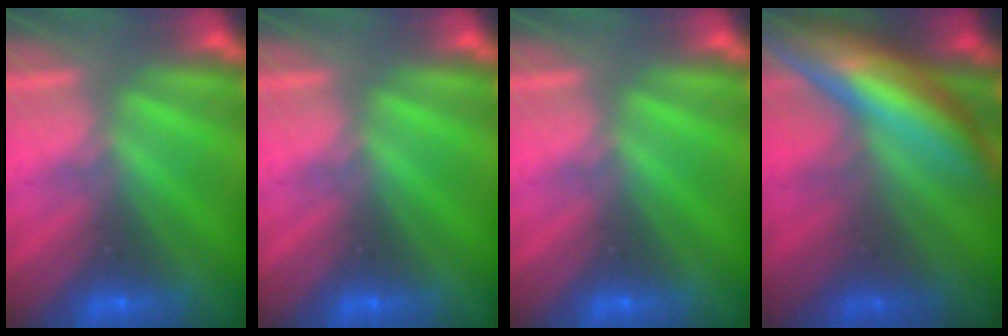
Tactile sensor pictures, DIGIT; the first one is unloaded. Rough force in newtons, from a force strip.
{"total": 0.0}
{"total": 0.0}
{"total": 6.5}